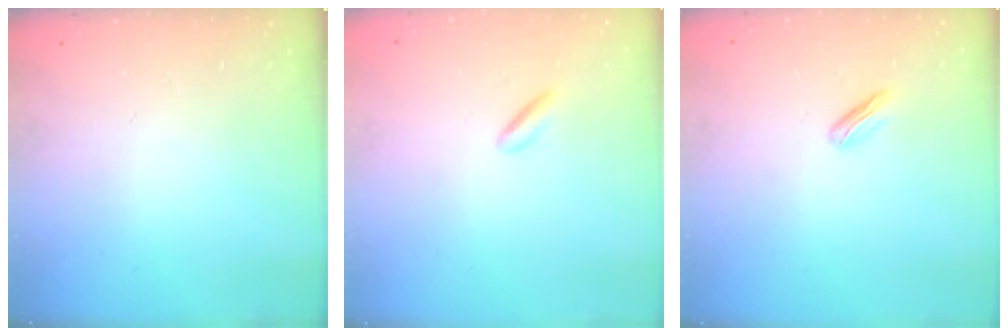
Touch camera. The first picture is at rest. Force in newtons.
{"total": 1.8, "press": 1.6, "slide": 0.8}
{"total": 2.3, "press": 2.2, "slide": 0.7}